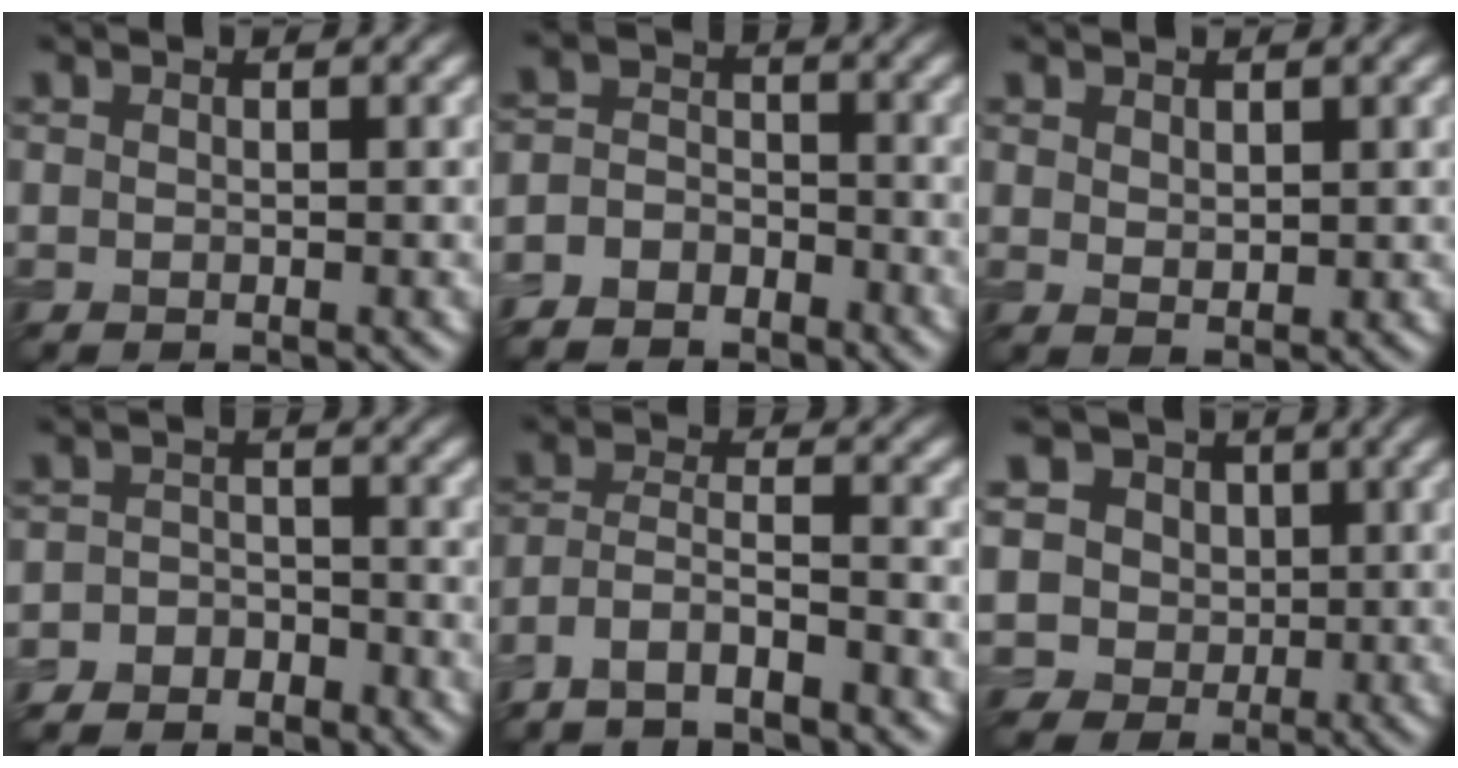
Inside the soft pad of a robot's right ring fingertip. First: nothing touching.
{"total": 3.7, "force": [-3.0, 2.1, 0.8], "torque": [-0.008, 0.006, -0.063]}
{"total": 1.2, "force": [0.8, 0.6, 0.6], "torque": [-0.012, -0.004, 0.020]}
{"total": 3.7, "force": [-3.2, 1.7, 0.6], "torque": [0.001, 0.000, -0.062]}
{"total": 4.8, "force": [-3.9, 1.0, 2.5], "torque": [-0.047, 0.000, -0.078]}
{"total": 6.9, "force": [2.0, 6.0, 2.8], "torque": [-0.055, 0.016, 0.009]}